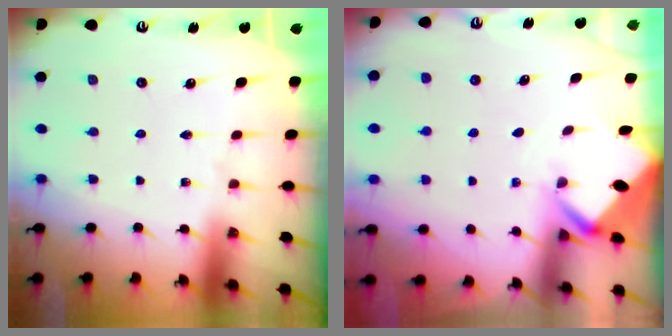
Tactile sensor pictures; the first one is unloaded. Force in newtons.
{"total": 2.9, "press": 2.9, "slide": 0.3}